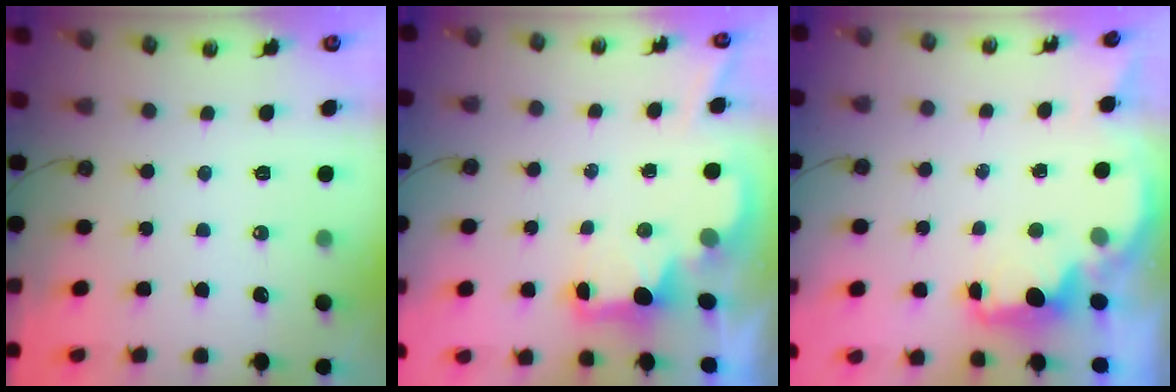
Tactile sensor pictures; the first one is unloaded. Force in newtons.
{"total": 2.0, "press": 1.9, "slide": 0.7}
{"total": 2.2, "press": 2.1, "slide": 0.8}